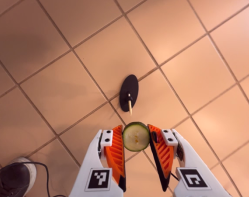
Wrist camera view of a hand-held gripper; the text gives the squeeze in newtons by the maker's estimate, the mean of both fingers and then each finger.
{"total": 7.9, "left": 7.4, "right": 8.3}